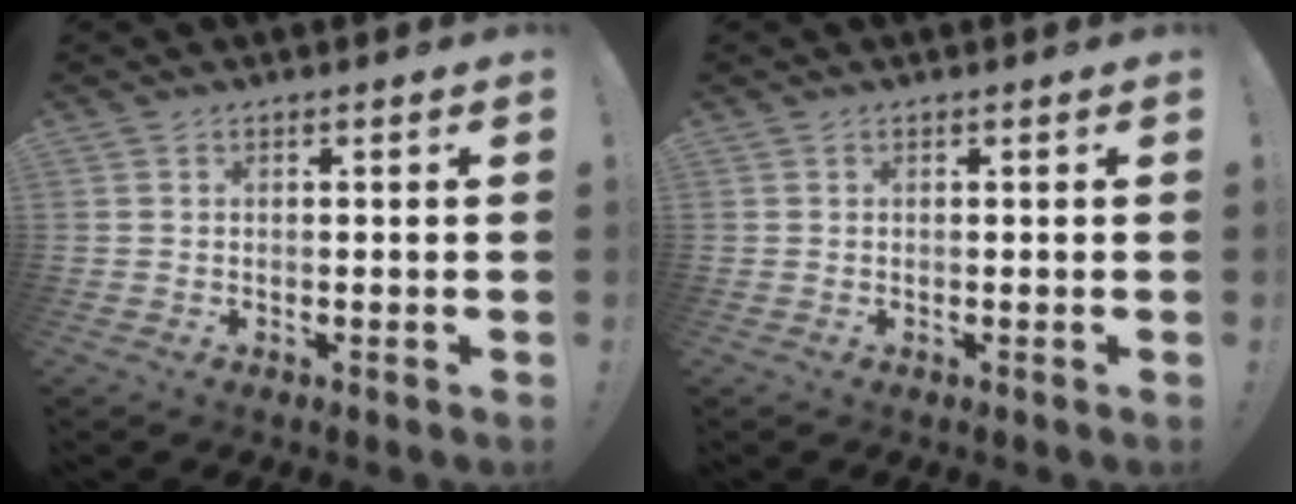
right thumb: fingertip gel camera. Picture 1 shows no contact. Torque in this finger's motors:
{"motor_torque": [0.00, 0.00, 0.06, -0.14, 0.00]}